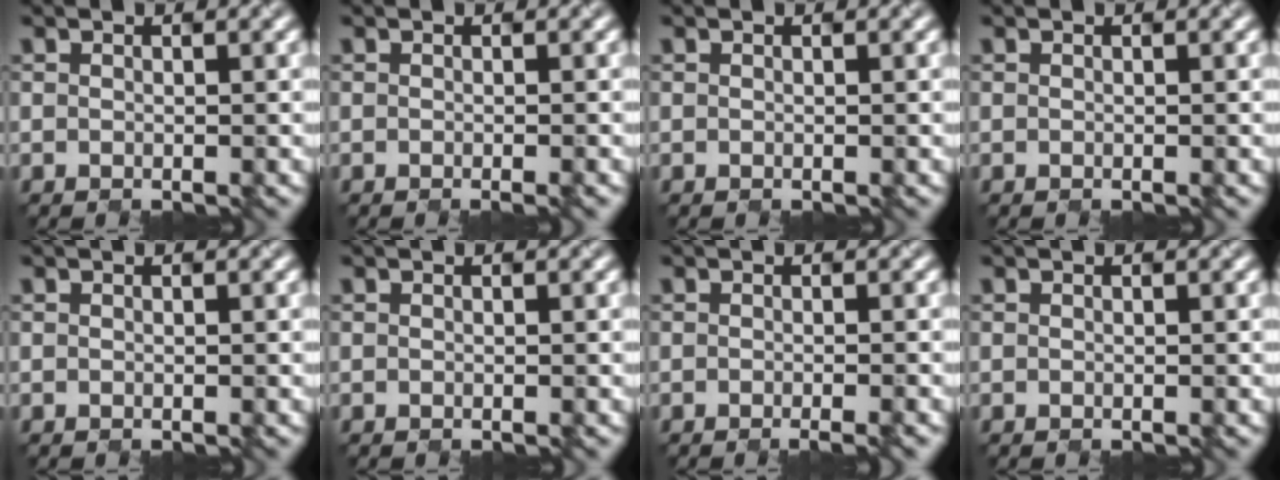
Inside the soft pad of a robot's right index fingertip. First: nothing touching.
{"total": 0.9, "force": [-0.3, 0.3, 0.8], "torque": [-0.006, 0.002, -0.007]}
{"total": 0.0}
{"total": 0.0}
{"total": 0.0}
{"total": 0.0}
{"total": 1.5, "force": [-0.6, 0.4, 1.3], "torque": [-0.007, -0.001, -0.009]}
{"total": 0.0}